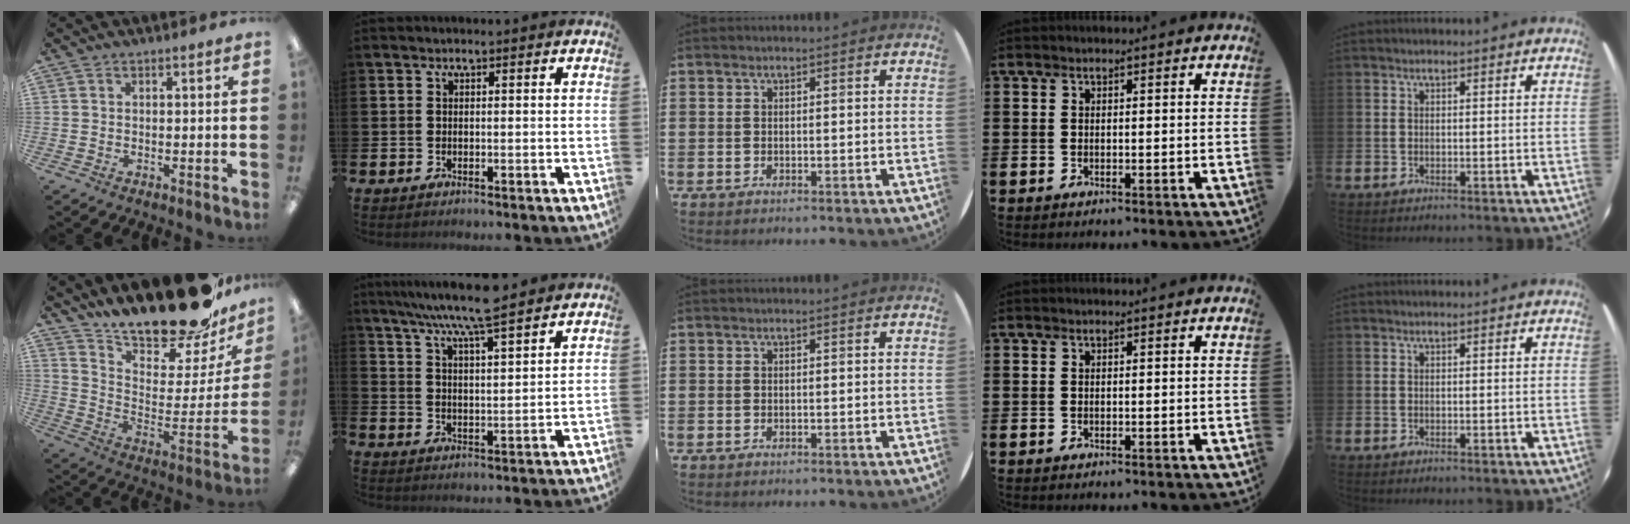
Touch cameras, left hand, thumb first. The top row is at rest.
{"thumb": {"total": 21.3, "force": [18.8, 5.6, 8.4], "torque": [-0.113, -0.151, 0.317]}, "index": {"total": 8.1, "force": [7.5, 0.2, 3.1], "torque": [-0.080, -0.039, 0.132]}}